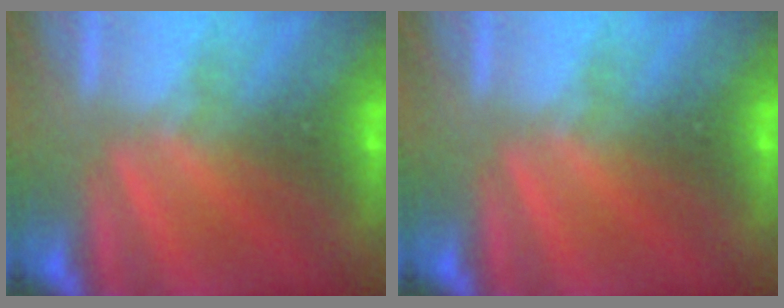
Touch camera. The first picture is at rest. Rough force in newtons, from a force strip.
{"total": 0.0}